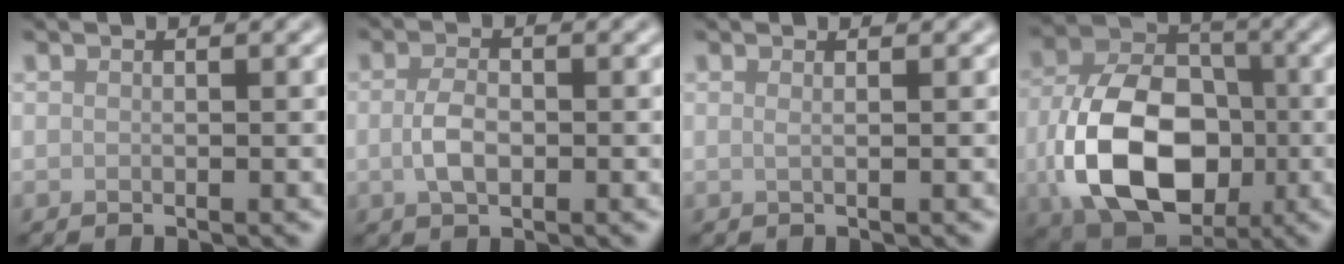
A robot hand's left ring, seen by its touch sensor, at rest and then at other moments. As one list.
[{"total": 2.6, "force": [-0.3, 1.4, 2.1], "torque": [-0.046, -0.001, -0.008]}, {"total": 0.9, "force": [0.3, 0.4, 0.8], "torque": [-0.008, -0.003, -0.002]}, {"total": 12.6, "force": [-2.7, 8.6, 8.7], "torque": [-0.172, -0.019, -0.052]}]